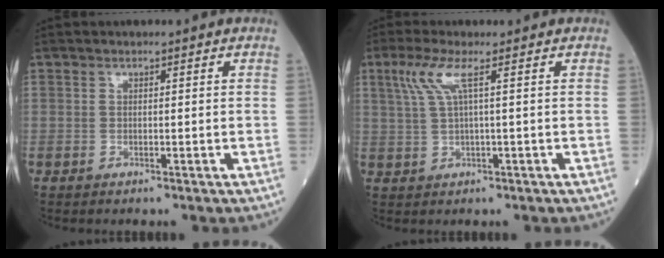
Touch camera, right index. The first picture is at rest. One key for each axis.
{"total": 4.2, "fx": 1.6, "fy": -0.1, "fz": 3.9, "tx": -0.093, "ty": 0.013, "tz": 0.039}